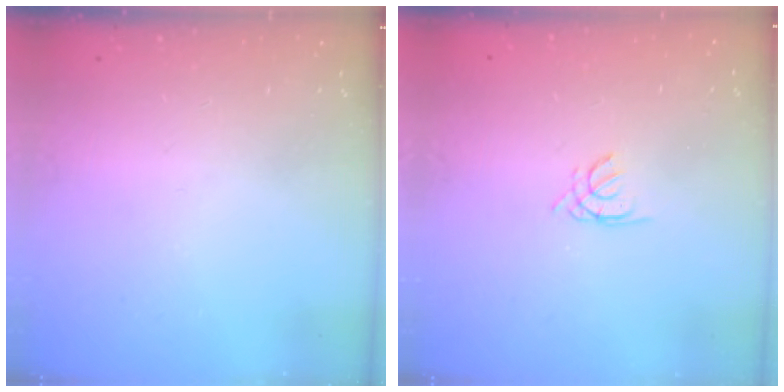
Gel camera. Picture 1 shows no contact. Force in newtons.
{"total": 0.5, "press": 0.4, "slide": 0.3}